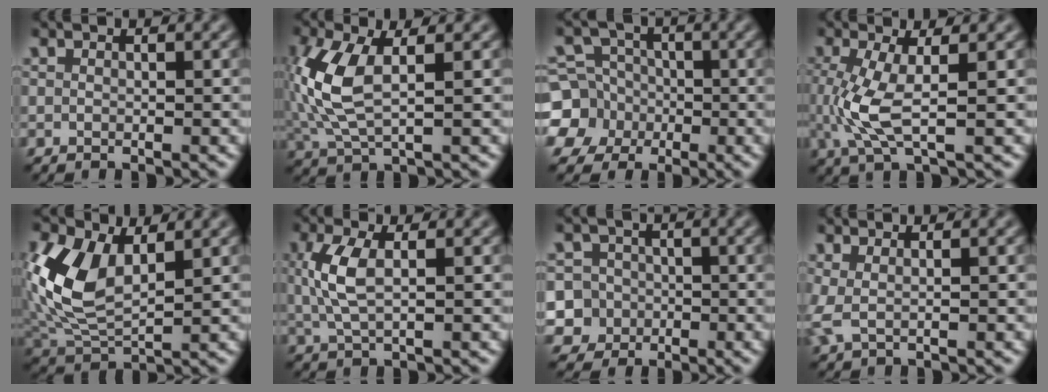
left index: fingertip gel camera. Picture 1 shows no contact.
{"total": 6.8, "force": [0.3, 3.0, 6.0], "torque": [-0.157, 0.005, 0.007]}
{"total": 7.5, "force": [-2.4, 6.9, 1.9], "torque": [-0.050, 0.006, -0.071]}
{"total": 4.5, "force": [-0.7, 1.2, 4.3], "torque": [-0.115, -0.009, -0.011]}
{"total": 8.3, "force": [1.3, 4.9, 6.5], "torque": [-0.163, -0.004, 0.024]}
{"total": 3.5, "force": [0.2, 1.3, 3.3], "torque": [-0.085, 0.003, 0.007]}
{"total": 6.4, "force": [-2.4, 5.9, 0.8], "torque": [-0.009, 0.013, -0.068]}
{"total": 1.4, "force": [0.1, 0.2, 1.4], "torque": [-0.038, 0.002, 0.000]}